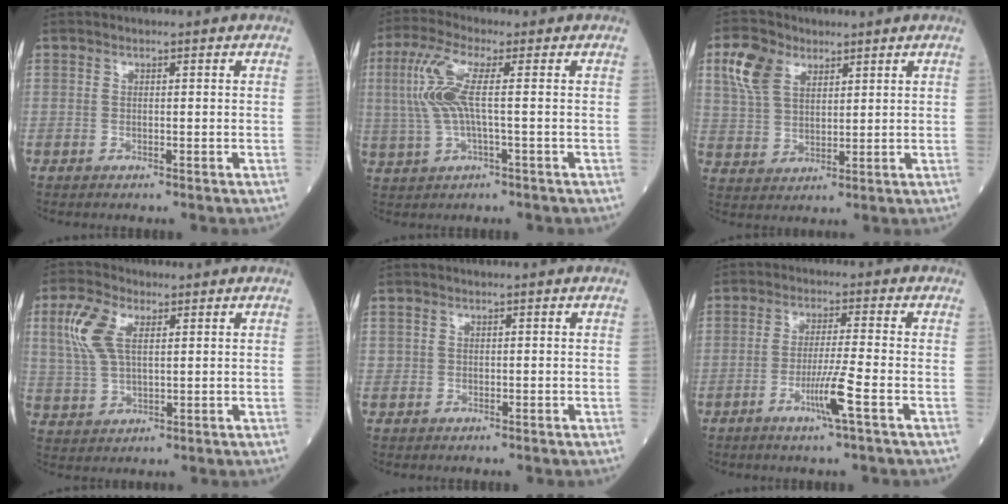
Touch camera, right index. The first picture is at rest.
{"total": 7.6, "force": [0.9, 1.4, 7.4], "torque": [-0.181, 0.016, 0.016]}
{"total": 7.5, "force": [3.9, 4.5, 4.5], "torque": [-0.109, 0.019, 0.083]}
{"total": 7.6, "force": [2.6, 3.5, 6.2], "torque": [-0.154, 0.017, 0.055]}
{"total": 0.6, "force": [0.1, 0.6, 0.1], "torque": [0.005, 0.003, 0.000]}
{"total": 5.9, "force": [-2.5, -0.8, 5.2], "torque": [-0.100, -0.012, -0.049]}